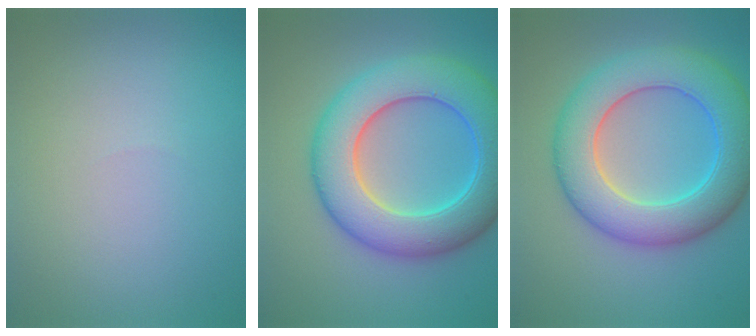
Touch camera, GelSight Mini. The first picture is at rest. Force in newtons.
{"total": 9.9, "press": 9.9, "slide": 0.3}
{"total": 9.1, "press": 9.1, "slide": 0.3}